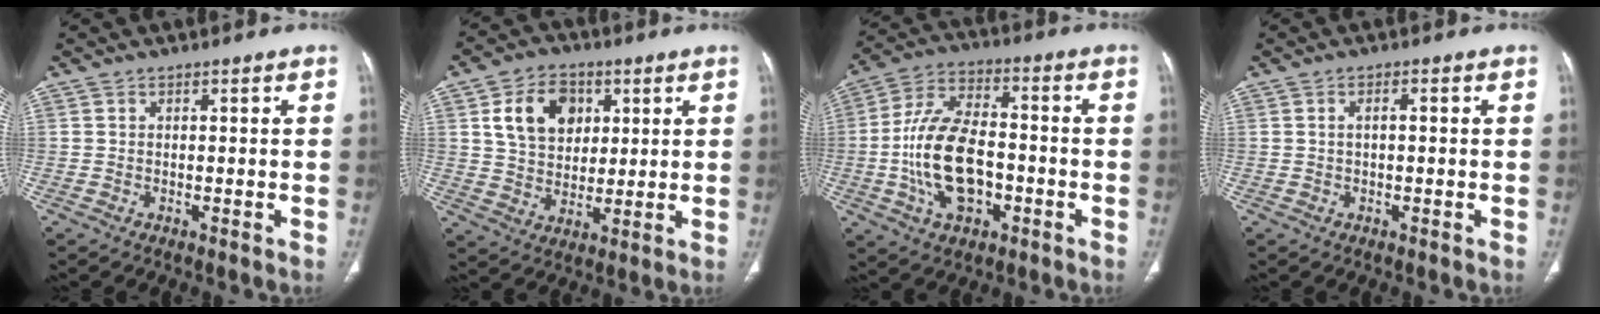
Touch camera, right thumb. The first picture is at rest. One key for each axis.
{"total": 12.1, "fx": 4.1, "fy": 9.1, "fz": 6.9, "tx": -0.081, "ty": -0.007, "tz": 0.074}
{"total": 16.4, "fx": -3.3, "fy": 9.4, "fz": 13.0, "tx": -0.242, "ty": 0.029, "tz": -0.055}
{"total": 5.9, "fx": 0.6, "fy": 1.4, "fz": 5.7, "tx": -0.131, "ty": 0.016, "tz": 0.014}